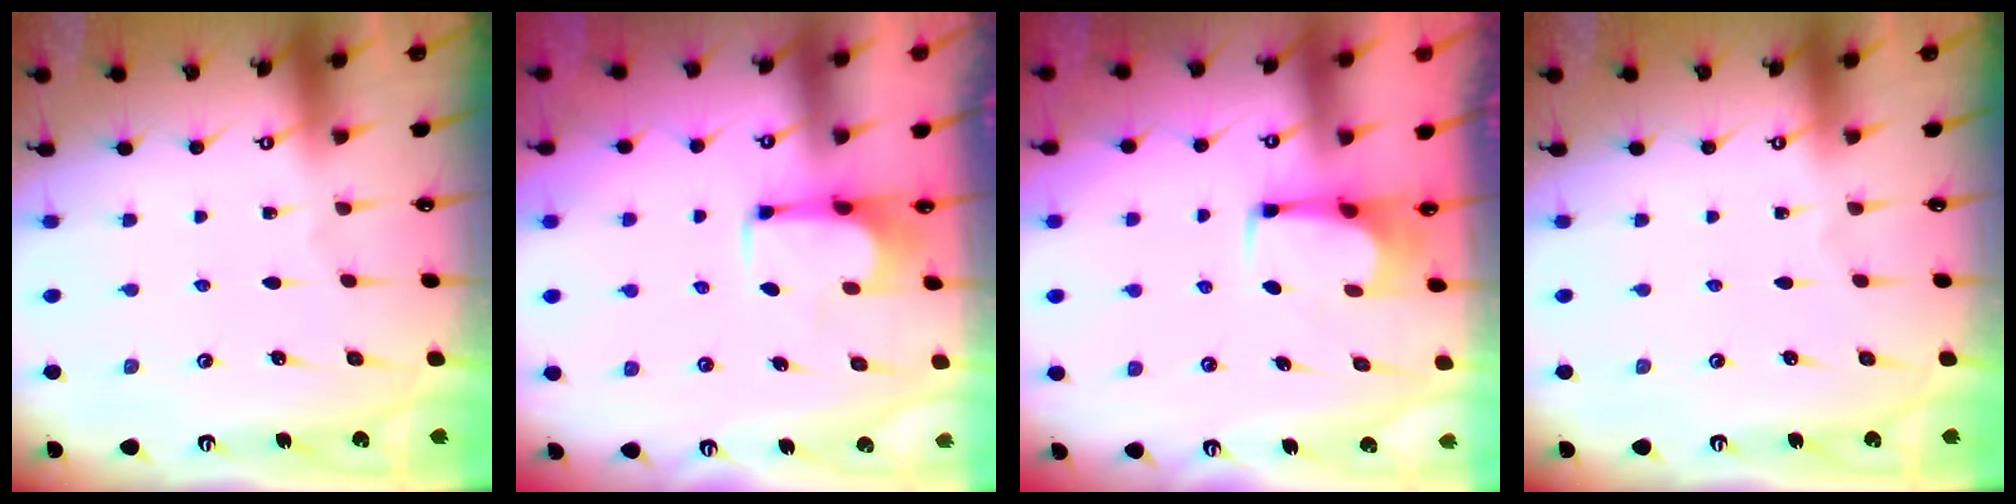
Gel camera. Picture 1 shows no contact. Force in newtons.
{"total": 3.8, "press": 3.7, "slide": 0.7}
{"total": 2.5, "press": 2.5, "slide": 0.4}
{"total": 0.0}